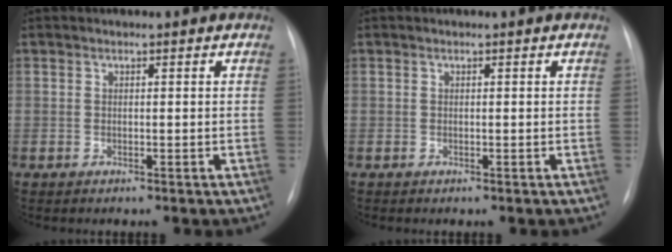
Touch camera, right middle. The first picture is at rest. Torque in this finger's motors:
{"motor_torque": [-1.01, -0.39, 0.05, 0.01]}